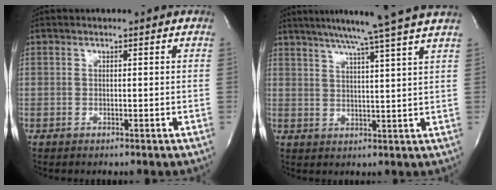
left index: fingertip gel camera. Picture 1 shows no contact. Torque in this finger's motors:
{"motor_torque": [-0.10, -0.07, 0.26, 0.09]}